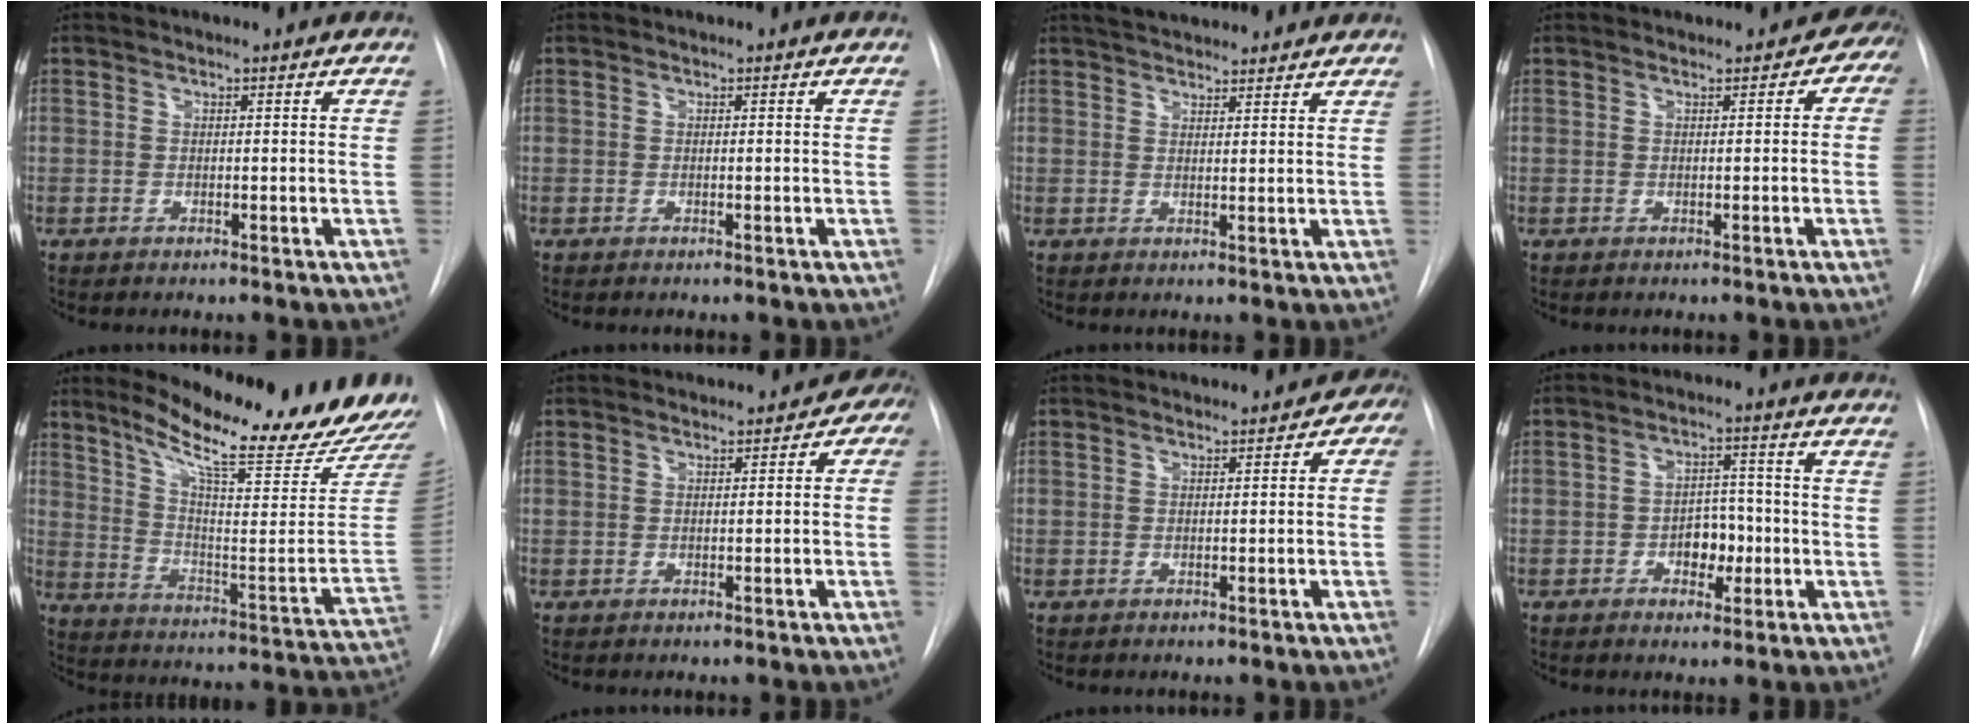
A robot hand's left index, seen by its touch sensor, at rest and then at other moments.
{"total": 0.0}
{"total": 9.7, "force": [8.8, 2.0, 3.4], "torque": [-0.049, 0.028, 0.119]}
{"total": 2.4, "force": [0.6, 1.8, 1.5], "torque": [0.000, 0.008, 0.002]}
{"total": 20.6, "force": [18.0, -0.4, 10.0], "torque": [-0.162, -0.096, 0.250]}
{"total": 2.1, "force": [0.4, 1.6, 1.3], "torque": [-0.001, 0.008, 0.000]}
{"total": 1.9, "force": [0.3, 1.5, 1.2], "torque": [-0.002, 0.008, 0.000]}
{"total": 4.8, "force": [-1.7, 3.0, 3.2], "torque": [-0.042, 0.006, -0.026]}